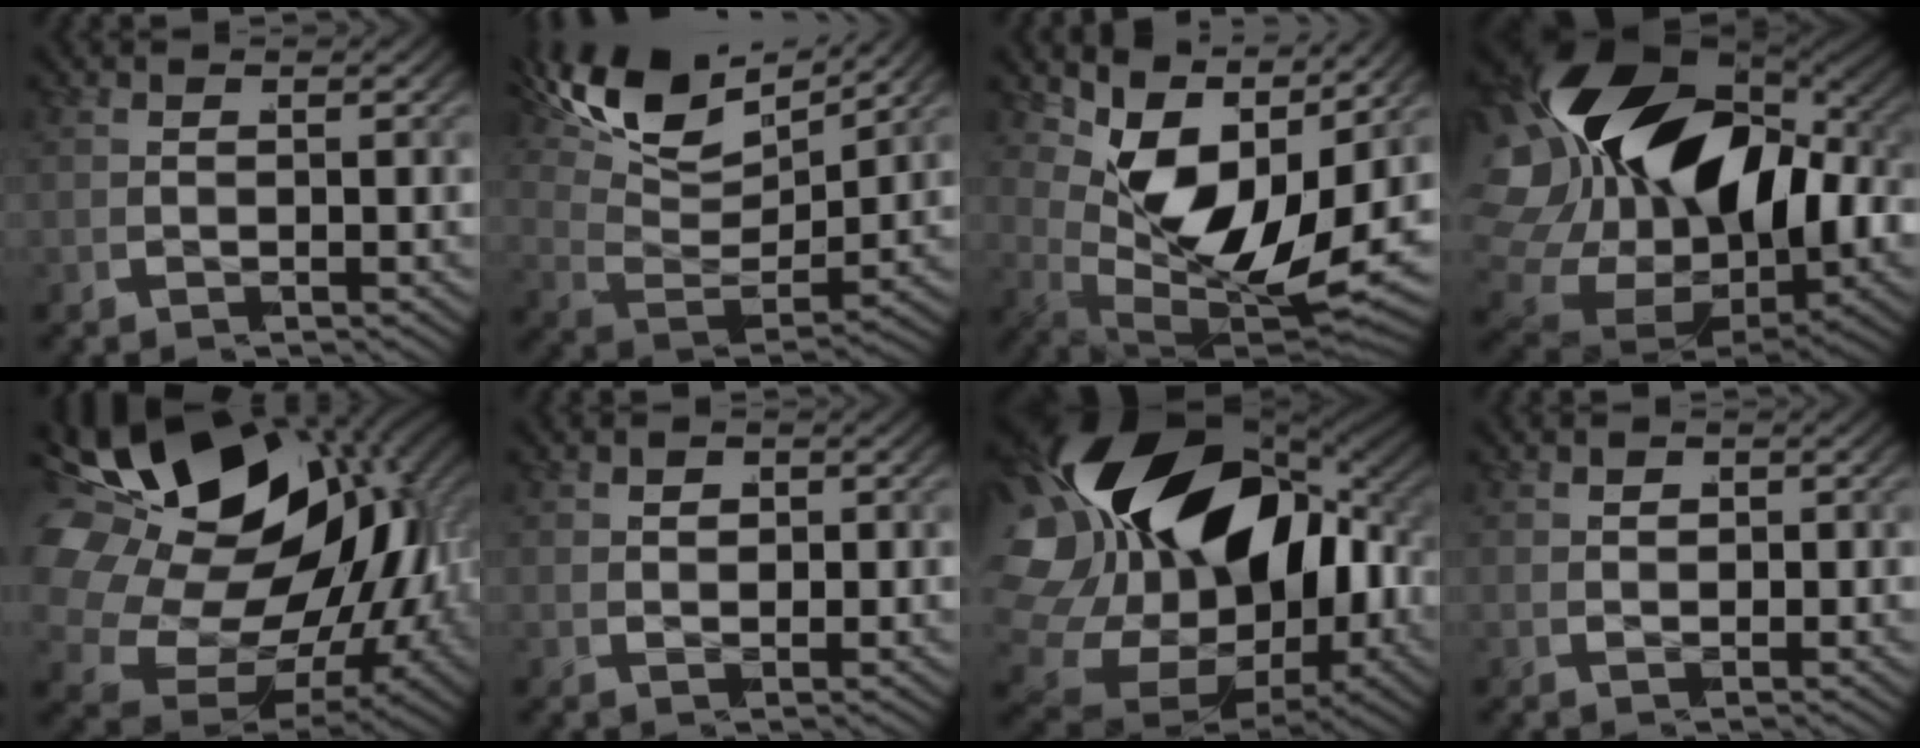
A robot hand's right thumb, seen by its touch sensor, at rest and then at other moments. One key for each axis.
{"total": 8.9, "fx": 3.2, "fy": 5.4, "fz": 6.3, "tx": -0.141, "ty": -0.009, "tz": 0.048}
{"total": 15.1, "fx": 1.4, "fy": 8.7, "fz": 12.2, "tx": -0.223, "ty": -0.041, "tz": 0.033}
{"total": 25.7, "fx": 0.2, "fy": 17.8, "fz": 18.6, "tx": -0.366, "ty": -0.051, "tz": 0.017}
{"total": 26.5, "fx": 0.0, "fy": 18.7, "fz": 18.8, "tx": -0.337, "ty": -0.039, "tz": 0.004}
{"total": 1.2, "fx": 0.4, "fy": 1.0, "fz": 0.5, "tx": -0.009, "ty": 0.000, "tz": 0.008}
{"total": 28.6, "fx": -0.1, "fy": 20.0, "fz": 20.5, "tx": -0.406, "ty": -0.052, "tz": 0.015}
{"total": 0.9, "fx": 0.2, "fy": 0.8, "fz": 0.2, "tx": -0.005, "ty": 0.001, "tz": 0.004}